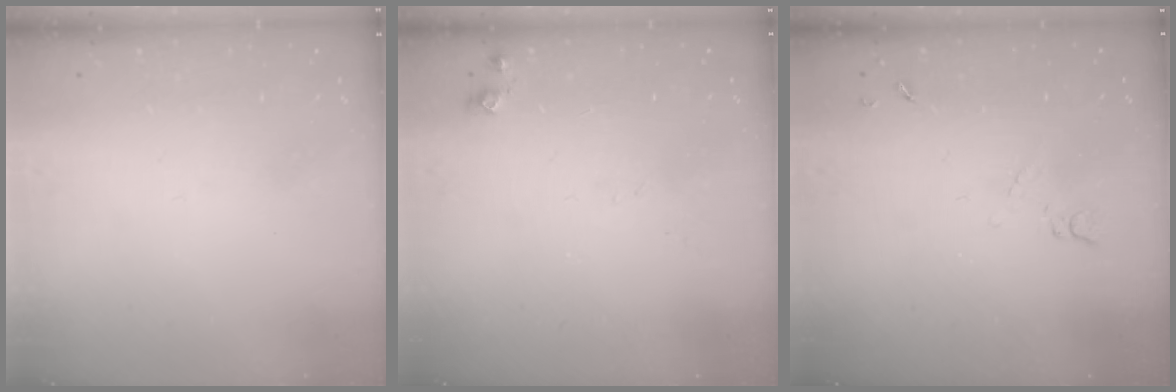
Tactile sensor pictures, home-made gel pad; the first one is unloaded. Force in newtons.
{"total": 6.4, "press": 6.4, "slide": 0.8}
{"total": 4.7, "press": 4.5, "slide": 1.1}